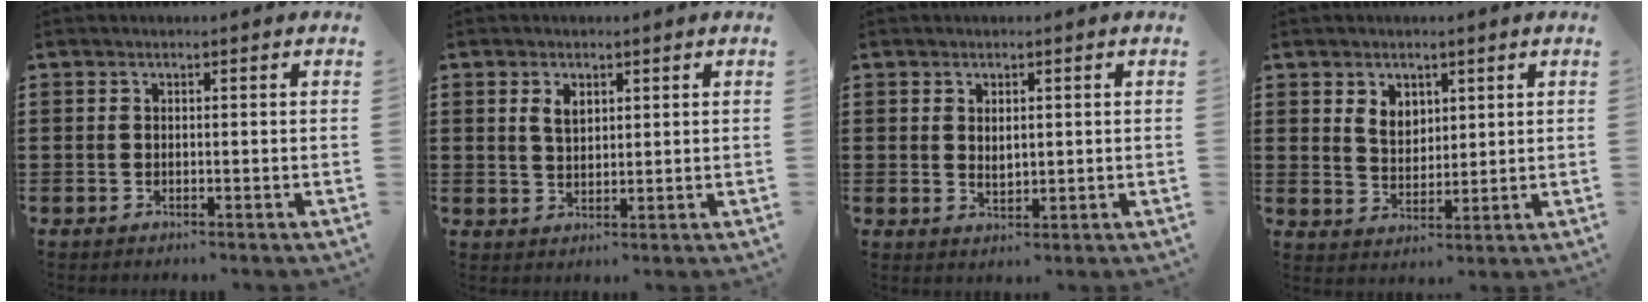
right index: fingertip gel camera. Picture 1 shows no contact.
{"total": 2.7, "force": [1.2, 1.5, 1.8], "torque": [-0.041, 0.005, 0.023]}
{"total": 1.6, "force": [0.7, 1.0, 1.0], "torque": [-0.012, 0.004, 0.010]}
{"total": 4.0, "force": [2.1, 3.0, 1.6], "torque": [-0.043, 0.012, 0.038]}